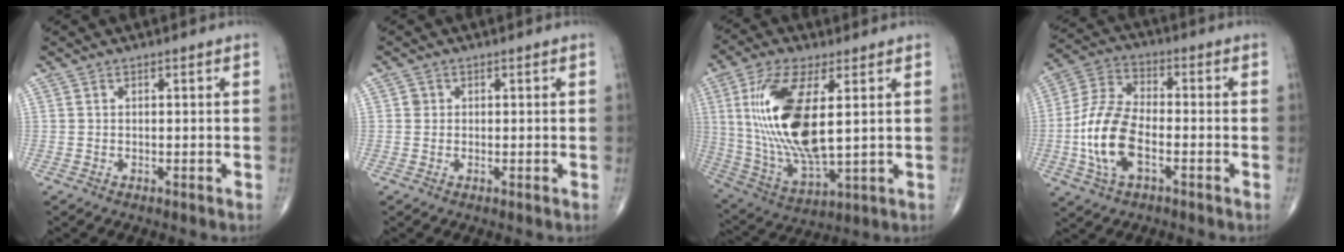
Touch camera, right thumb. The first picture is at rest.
{"total": 1.0, "force": [0.2, 1.0, 0.2], "torque": [0.003, 0.001, 0.002]}
{"total": 19.8, "force": [3.5, 7.7, 17.9], "torque": [-0.372, -0.022, 0.075]}
{"total": 13.1, "force": [-3.5, 6.8, 10.6], "torque": [-0.222, 0.022, -0.072]}